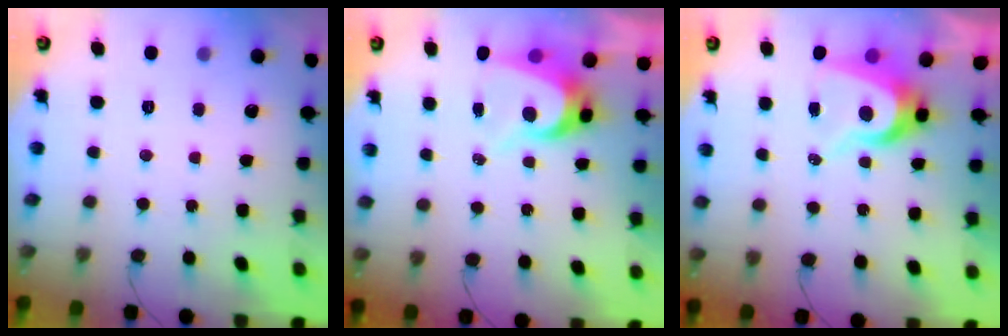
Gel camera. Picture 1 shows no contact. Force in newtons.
{"total": 7.2, "press": 7.1, "slide": 0.6}
{"total": 8.5, "press": 8.5, "slide": 0.9}